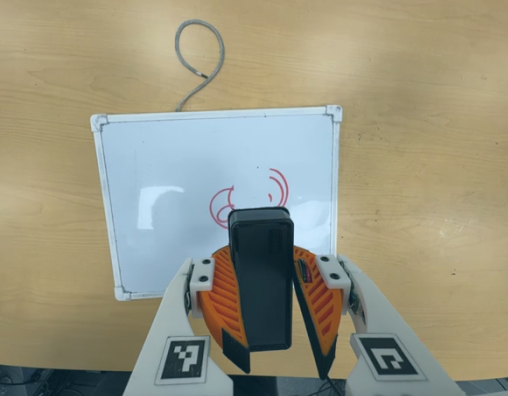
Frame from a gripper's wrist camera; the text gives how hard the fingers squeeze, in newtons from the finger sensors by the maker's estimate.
{"total": 12.6, "left": 12.7, "right": 12.6}